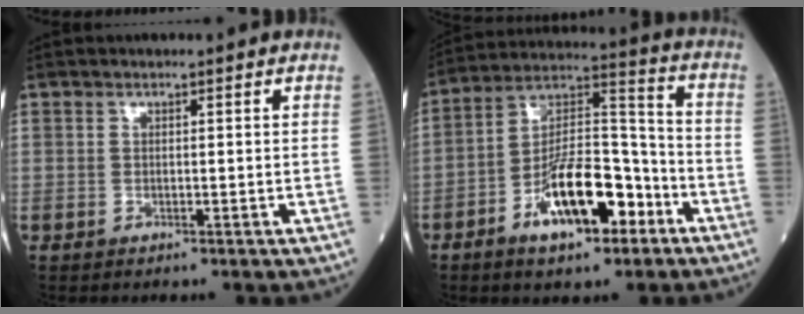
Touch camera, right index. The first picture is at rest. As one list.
[{"total": 14.2, "force": [-6.9, 4.9, 11.4], "torque": [-0.209, 0.018, -0.113]}]